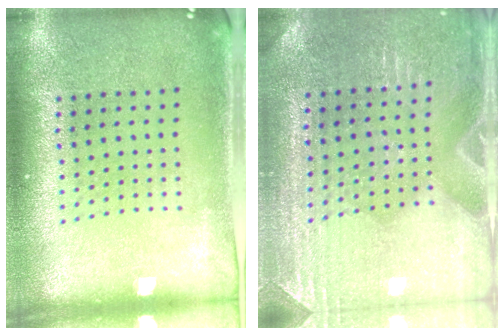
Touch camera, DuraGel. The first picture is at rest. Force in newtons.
{"total": 3.0, "press": 3.0, "slide": 0.2}